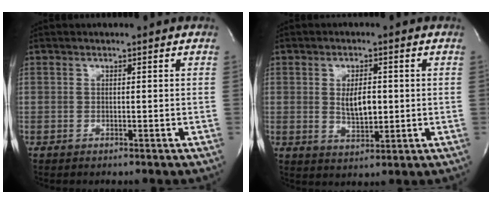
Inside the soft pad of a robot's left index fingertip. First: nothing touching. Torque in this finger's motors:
{"motor_torque": [0.18, 0.04, 0.13, 0.03]}